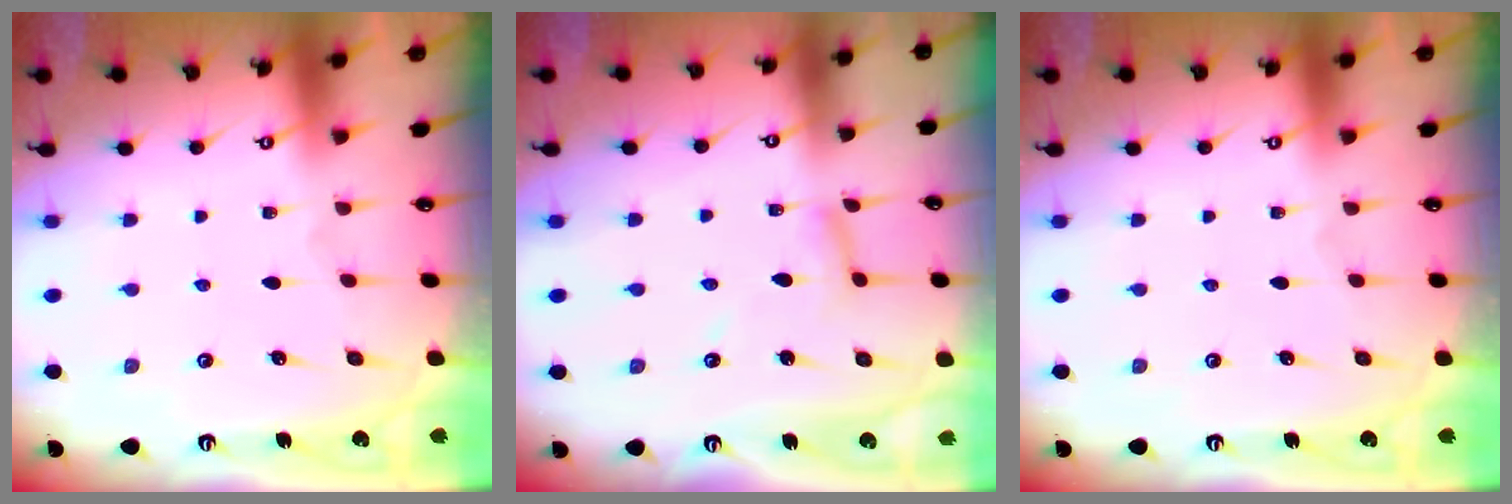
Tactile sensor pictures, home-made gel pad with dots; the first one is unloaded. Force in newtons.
{"total": 4.7, "press": 4.6, "slide": 0.4}
{"total": 0.0}